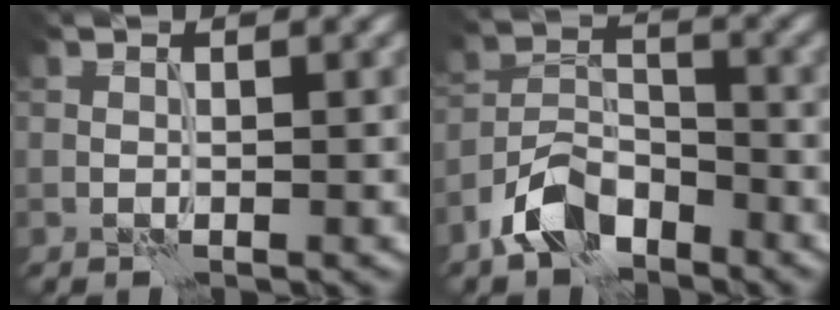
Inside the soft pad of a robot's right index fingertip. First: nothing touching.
{"total": 5.5, "force": [-3.9, 2.8, 2.8], "torque": [-0.046, 0.003, -0.086]}